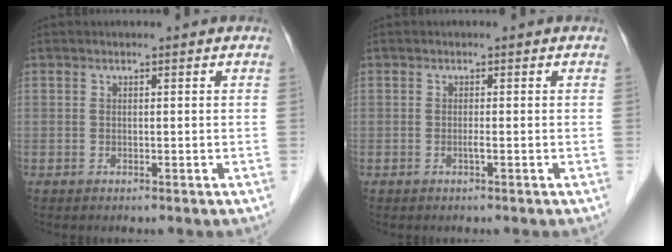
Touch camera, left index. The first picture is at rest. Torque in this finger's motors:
{"motor_torque": [0.15, 0.14, 0.02, 0.00]}